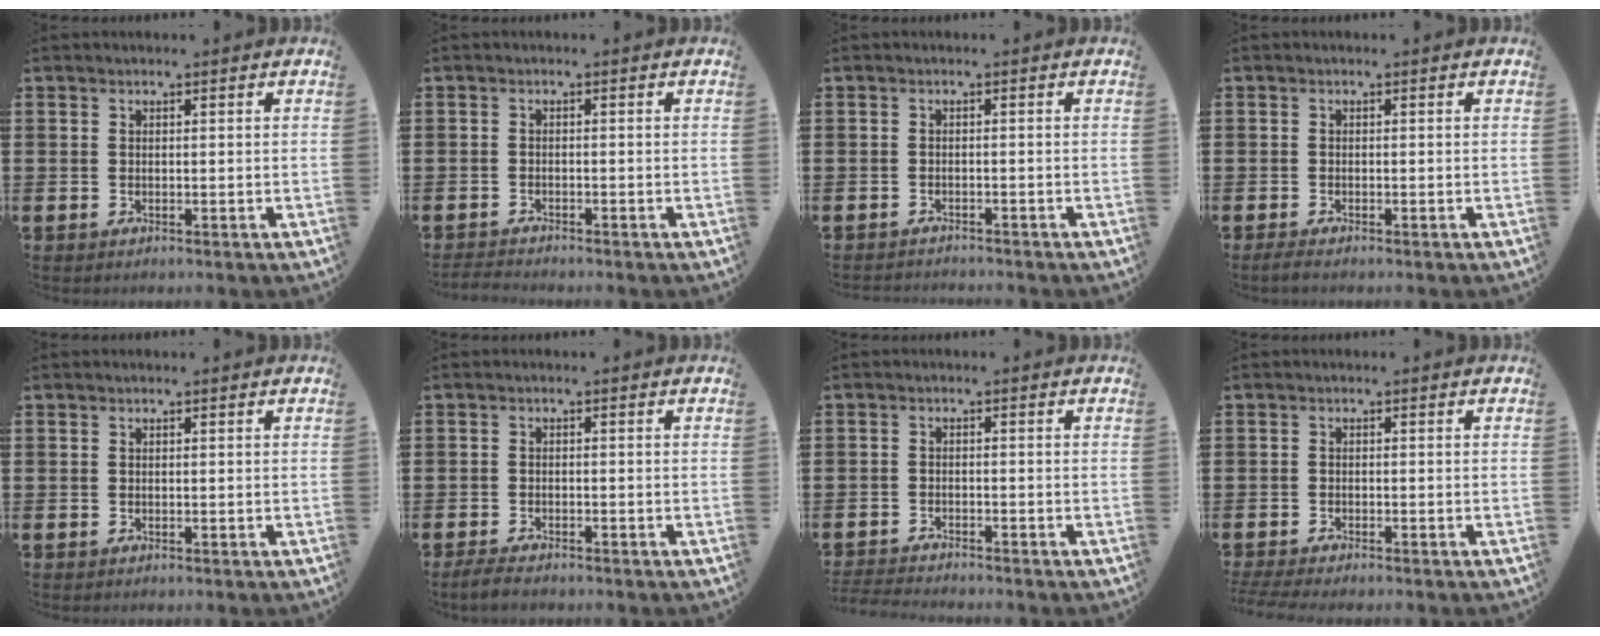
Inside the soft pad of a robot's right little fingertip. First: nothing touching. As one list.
[{"total": 1.2, "force": [-1.2, 0.0, 0.2], "torque": [-0.005, 0.000, -0.024]}, {"total": 1.0, "force": [-1.0, 0.0, -0.1], "torque": [0.000, 0.002, -0.021]}, {"total": 0.9, "force": [-0.6, 0.1, 0.7], "torque": [-0.013, -0.003, -0.011]}, {"total": 0.0}, {"total": 1.7, "force": [-1.4, 0.3, 0.8], "torque": [-0.015, 0.003, -0.028]}, {"total": 1.9, "force": [-1.9, -0.1, 0.0], "torque": [-0.003, 0.001, -0.040]}, {"total": 1.4, "force": [-1.2, 0.1, 0.6], "torque": [-0.011, 0.001, -0.024]}]